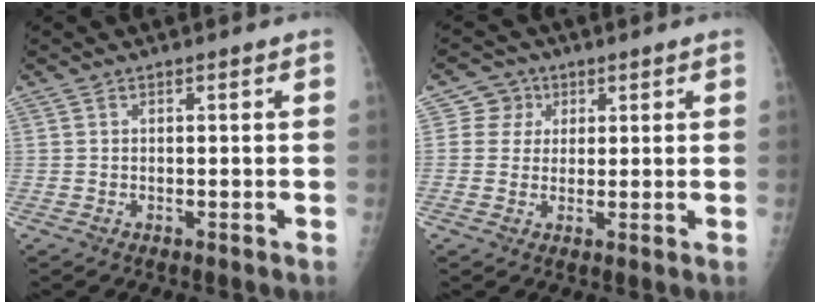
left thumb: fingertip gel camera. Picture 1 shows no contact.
{"total": 4.1, "force": [1.4, 3.9, 0.2], "torque": [0.022, 0.001, 0.016]}